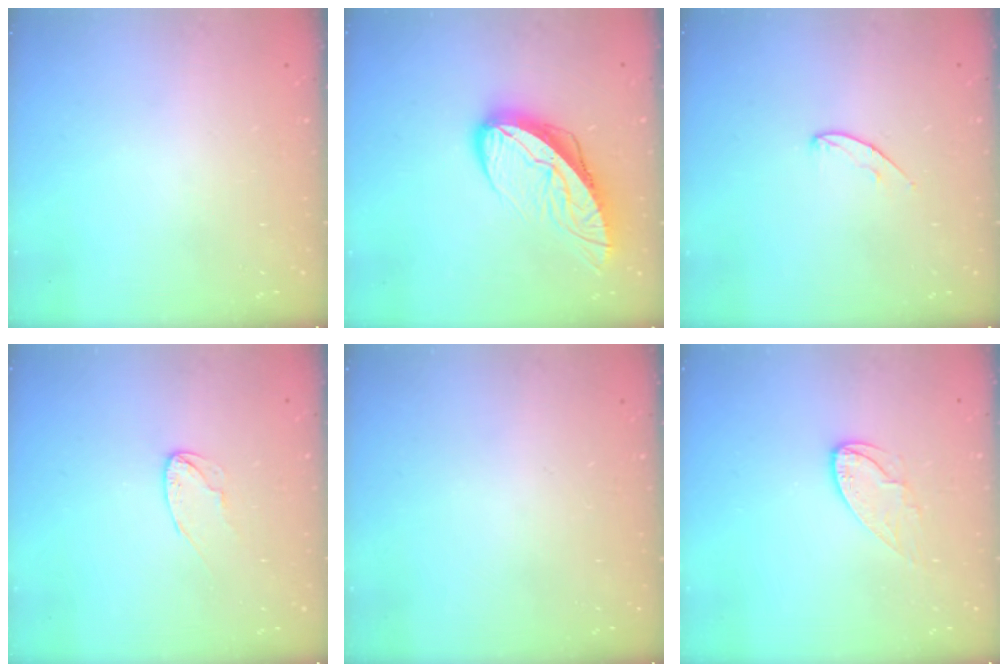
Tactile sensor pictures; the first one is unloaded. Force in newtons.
{"total": 11.5, "press": 11.4, "slide": 1.5}
{"total": 5.3, "press": 5.3, "slide": 0.5}
{"total": 6.1, "press": 6.1, "slide": 0.5}
{"total": 0.0}
{"total": 7.1, "press": 7.1, "slide": 0.5}